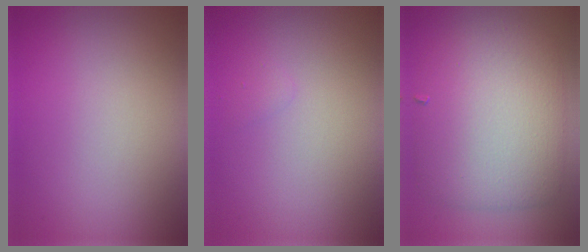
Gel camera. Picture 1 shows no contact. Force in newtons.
{"total": 0.5, "press": 0.5, "slide": 0.1}
{"total": 7.9, "press": 7.9, "slide": 0.3}